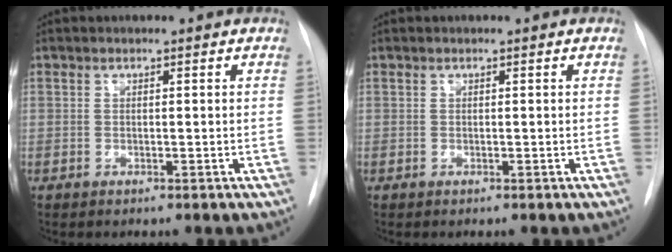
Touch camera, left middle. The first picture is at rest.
{"total": 0.0}